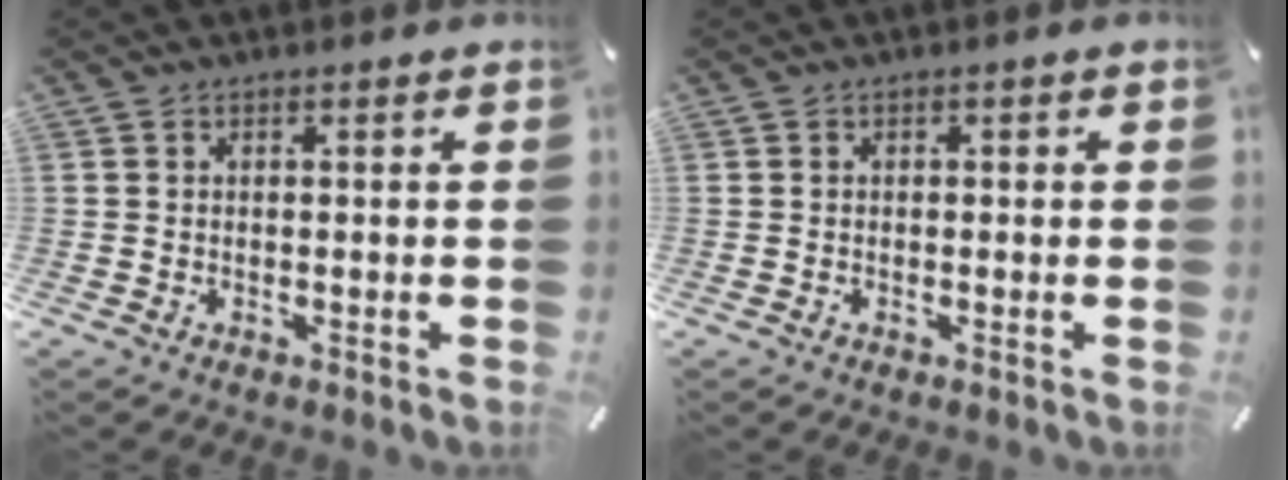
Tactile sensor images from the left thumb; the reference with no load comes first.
{"total": 0.6, "force": [-0.3, 0.5, 0.2], "torque": [-0.002, 0.003, -0.006]}